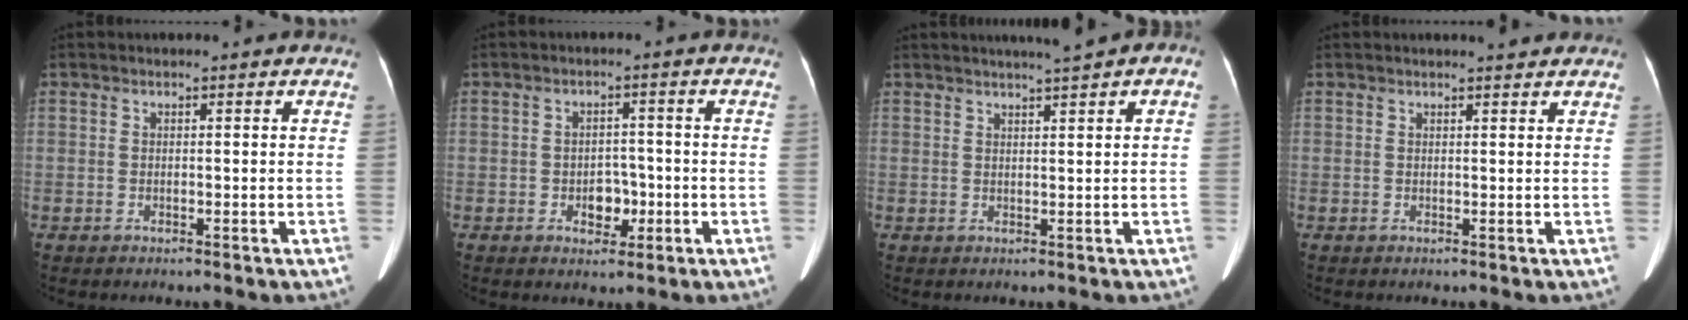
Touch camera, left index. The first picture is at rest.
{"total": 3.6, "force": [-1.1, 2.5, 2.4], "torque": [-0.031, 0.008, -0.012]}
{"total": 4.9, "force": [3.1, 0.4, 3.8], "torque": [-0.054, 0.024, 0.043]}
{"total": 2.4, "force": [2.2, 0.0, 0.8], "torque": [-0.013, 0.003, 0.027]}